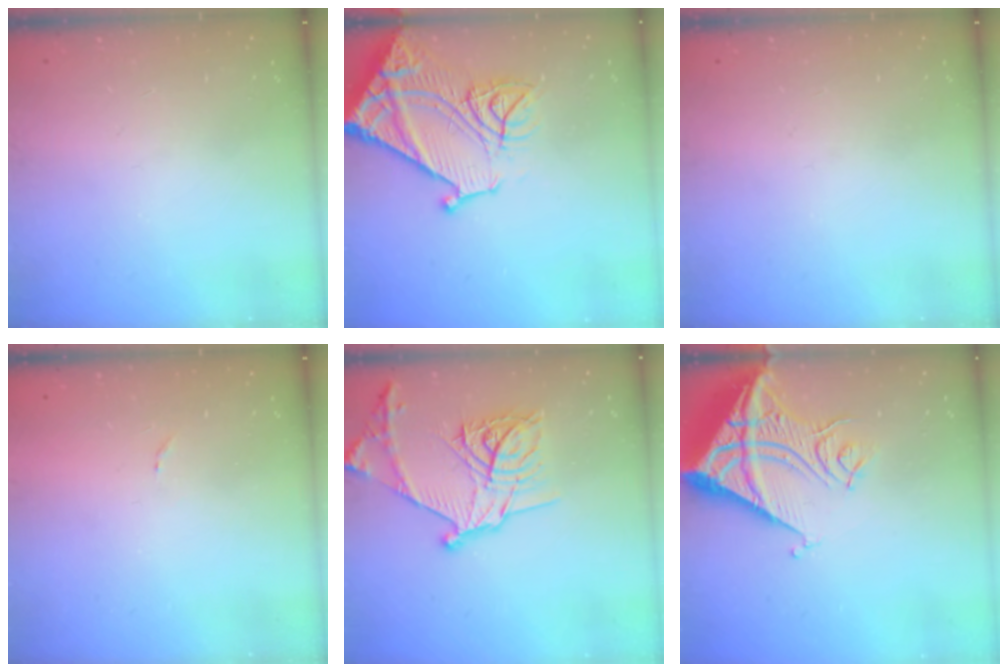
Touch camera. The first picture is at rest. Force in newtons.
{"total": 22.0, "press": 21.8, "slide": 2.5}
{"total": 0.0}
{"total": 5.0, "press": 5.0, "slide": 0.3}
{"total": 21.1, "press": 21.0, "slide": 1.2}
{"total": 18.3, "press": 18.1, "slide": 2.4}